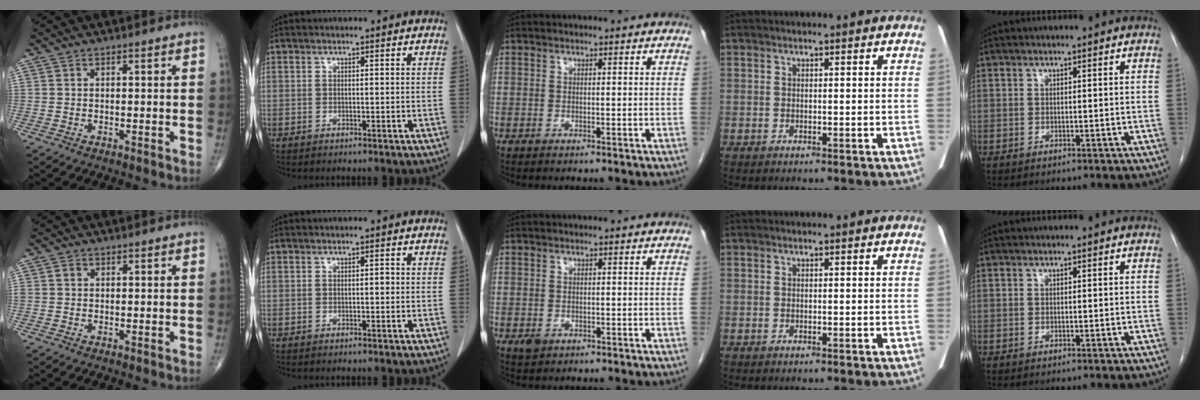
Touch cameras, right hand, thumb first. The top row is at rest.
{"thumb": {"total": 0.9, "force": [0.2, 0.8, 0.4], "torque": [-0.002, 0.002, 0.002]}, "index": {"total": 0.6, "force": [-0.1, 0.2, 0.5], "torque": [-0.006, 0.002, -0.001]}, "middle": {"total": 1.3, "force": [-0.5, 1.0, 0.7], "torque": [-0.010, 0.002, -0.001]}}